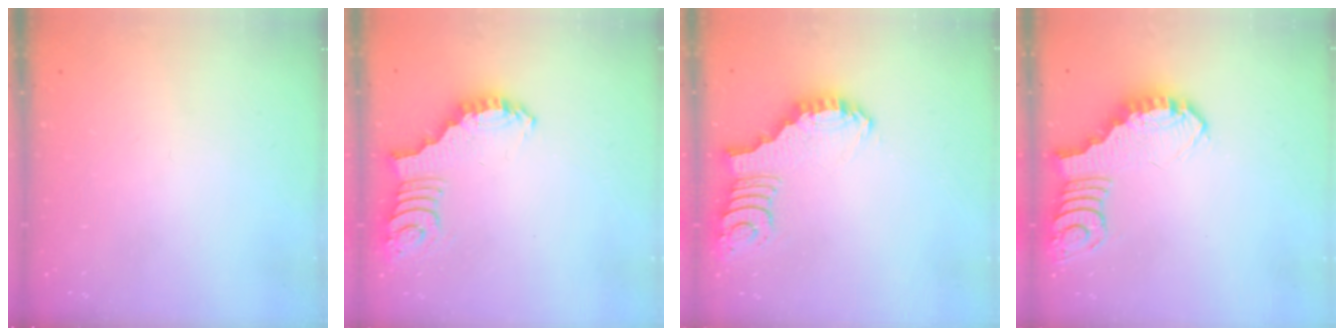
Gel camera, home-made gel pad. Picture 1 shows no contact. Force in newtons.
{"total": 2.7, "press": 2.7, "slide": 0.5}
{"total": 2.7, "press": 2.7, "slide": 0.1}
{"total": 3.6, "press": 3.6, "slide": 0.6}